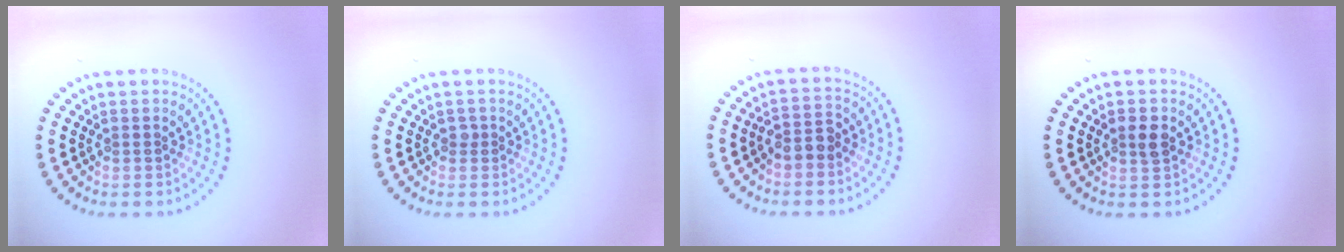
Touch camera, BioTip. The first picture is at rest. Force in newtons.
{"total": 0.6, "press": 0.5, "slide": 0.3}
{"total": 2.2, "press": 2.1, "slide": 0.7}
{"total": 1.8, "press": 1.7, "slide": 0.4}